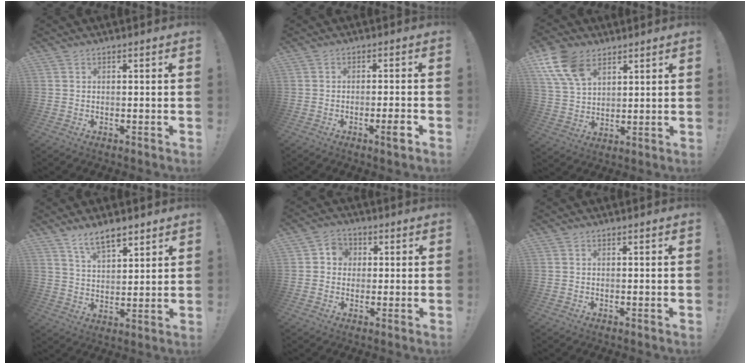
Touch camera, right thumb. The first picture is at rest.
{"total": 4.2, "force": [-2.0, 0.0, 3.7], "torque": [-0.052, 0.001, -0.032]}
{"total": 13.2, "force": [7.4, 8.4, 7.0], "torque": [-0.128, -0.031, 0.144]}
{"total": 8.8, "force": [6.4, 3.5, 4.8], "torque": [-0.079, -0.032, 0.119]}
{"total": 4.9, "force": [0.3, 4.7, 1.5], "torque": [-0.022, 0.009, 0.006]}
{"total": 0.0}